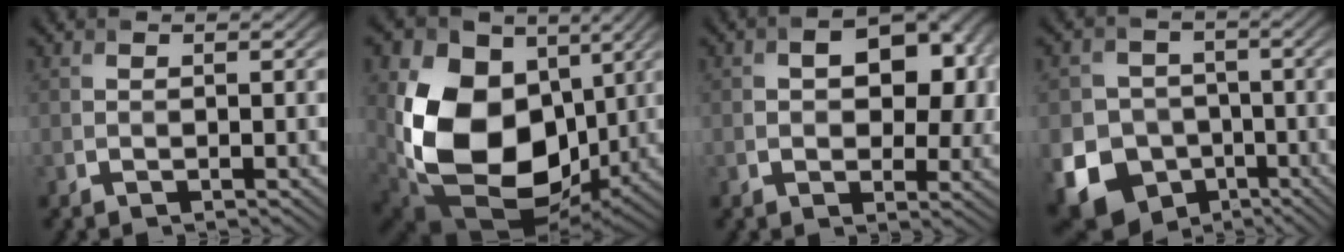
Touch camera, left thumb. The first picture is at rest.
{"total": 17.8, "force": [0.4, 13.0, 12.2], "torque": [-0.267, -0.027, 0.009]}
{"total": 9.5, "force": [1.2, 6.1, 7.2], "torque": [-0.102, -0.009, 0.025]}
{"total": 14.6, "force": [-5.7, 12.5, 4.9], "torque": [-0.136, -0.042, -0.113]}